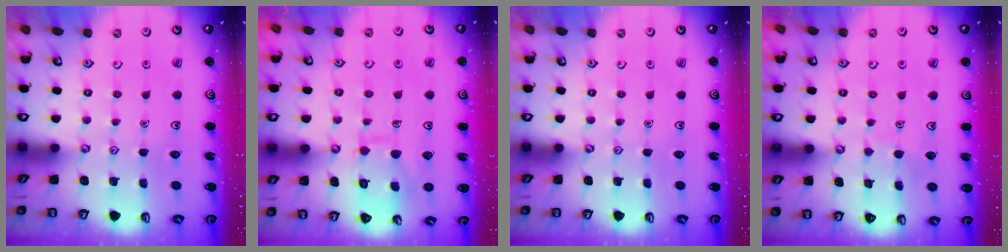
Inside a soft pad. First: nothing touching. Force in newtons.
{"total": 8.8, "press": 8.8, "slide": 0.5}
{"total": 0.0}
{"total": 3.9, "press": 3.9, "slide": 0.3}